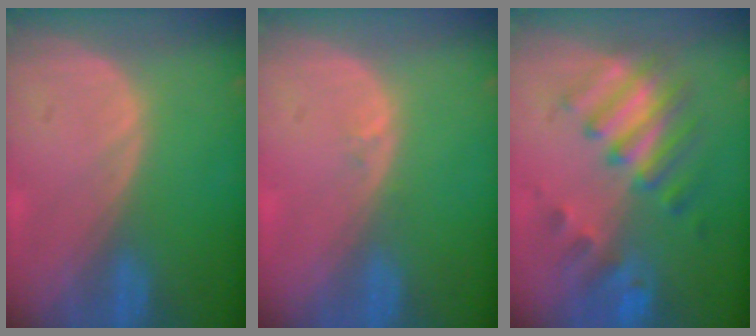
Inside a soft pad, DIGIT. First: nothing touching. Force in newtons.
{"total": 0.6, "press": 0.5, "slide": 0.4}
{"total": 7.9, "press": 7.7, "slide": 1.8}